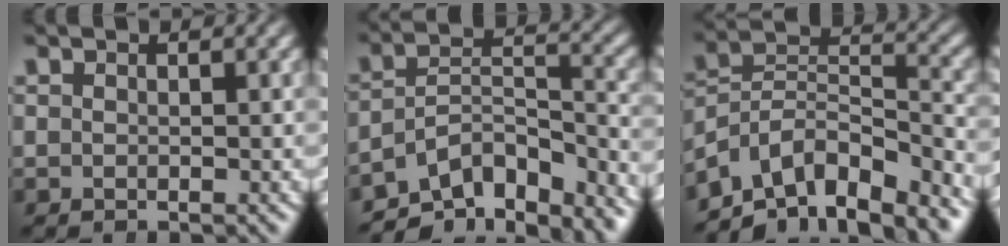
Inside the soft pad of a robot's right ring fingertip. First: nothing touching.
{"total": 14.0, "force": [-9.6, 7.7, 6.6], "torque": [-0.091, -0.041, -0.143]}
{"total": 13.4, "force": [-7.7, 8.5, 7.0], "torque": [-0.107, -0.034, -0.120]}